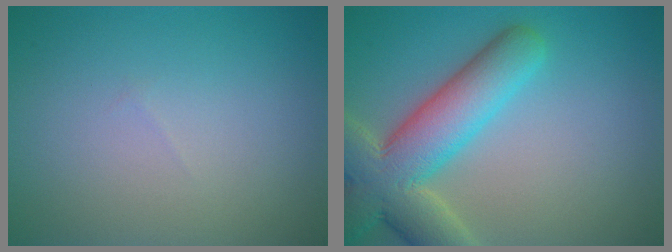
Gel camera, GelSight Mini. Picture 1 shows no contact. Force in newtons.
{"total": 8.8, "press": 8.8, "slide": 0.8}